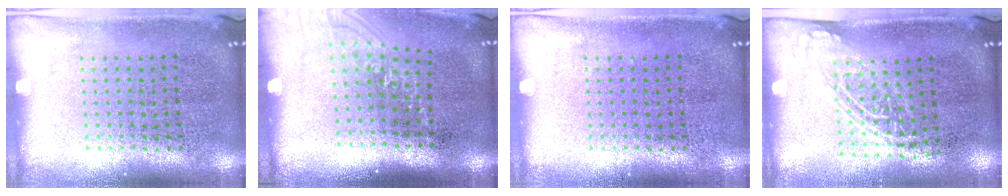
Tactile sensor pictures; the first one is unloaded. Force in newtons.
{"total": 1.1, "press": 0.9, "slide": 0.5}
{"total": 0.0}
{"total": 1.3, "press": 1.0, "slide": 0.8}